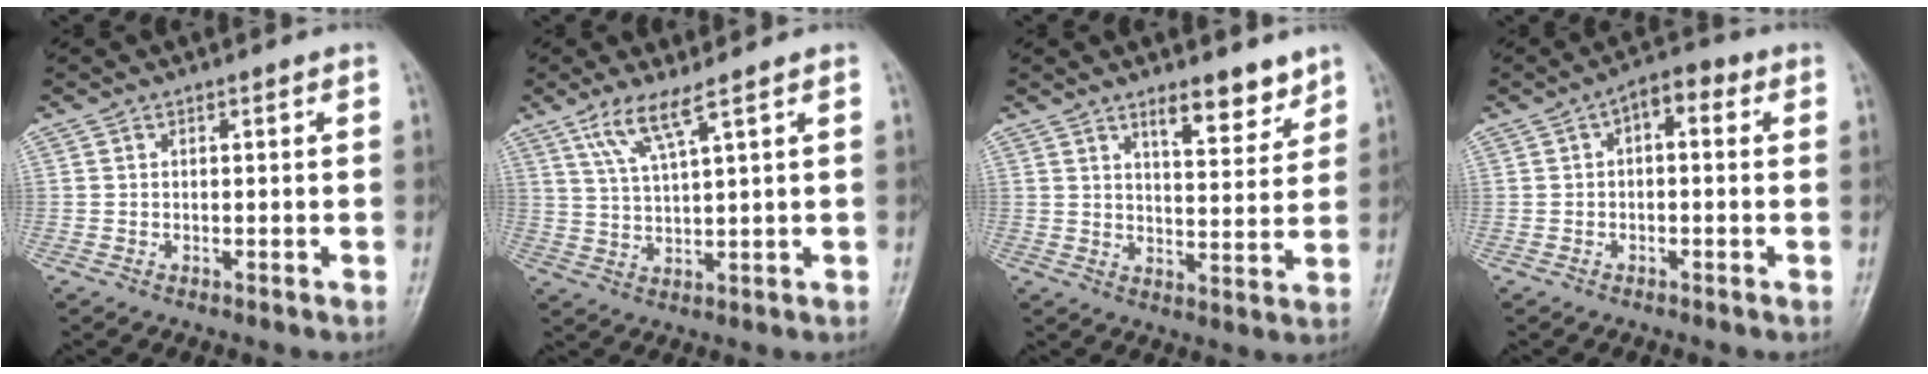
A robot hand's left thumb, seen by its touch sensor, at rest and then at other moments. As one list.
[{"total": 5.7, "force": [3.7, 0.4, 4.3], "torque": [-0.094, -0.019, 0.084]}, {"total": 7.7, "force": [5.6, 2.5, 4.7], "torque": [-0.048, -0.041, 0.084]}, {"total": 5.1, "force": [1.0, 2.8, 4.2], "torque": [-0.044, 0.022, 0.003]}]